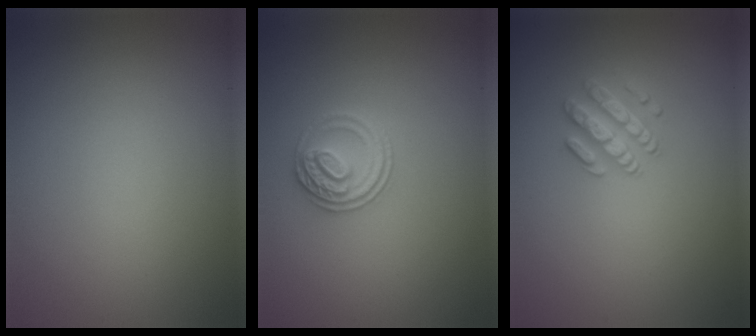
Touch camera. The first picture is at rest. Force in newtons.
{"total": 2.7, "press": 2.6, "slide": 0.7}
{"total": 2.5, "press": 2.5, "slide": 0.4}